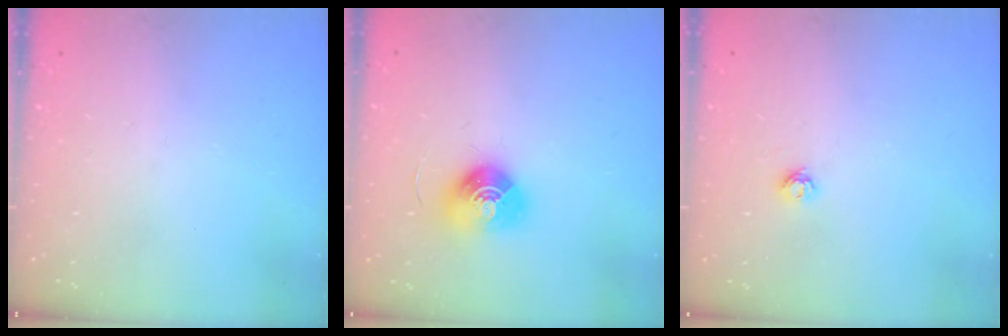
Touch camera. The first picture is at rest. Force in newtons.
{"total": 10.0, "press": 10.0, "slide": 0.4}
{"total": 3.8, "press": 3.8, "slide": 0.5}